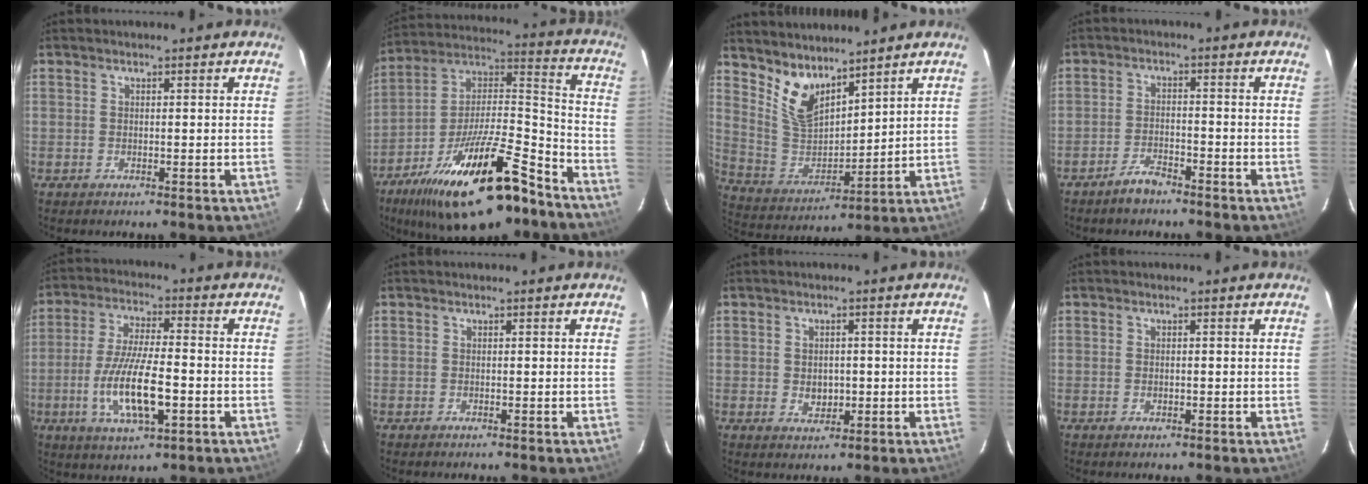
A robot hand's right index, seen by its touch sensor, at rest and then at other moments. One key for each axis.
{"total": 25.7, "fx": -17.4, "fy": 7.6, "fz": 17.4, "tx": -0.299, "ty": -0.005, "tz": -0.276}
{"total": 9.3, "fx": 7.1, "fy": 3.9, "fz": 4.6, "tx": -0.091, "ty": -0.006, "tz": 0.151}
{"total": 3.8, "fx": -3.3, "fy": 1.0, "fz": 1.7, "tx": -0.048, "ty": 0.006, "tz": -0.059}
{"total": 12.7, "fx": -3.7, "fy": 3.3, "fz": 11.7, "tx": -0.235, "ty": -0.009, "tz": -0.067}
{"total": 0.0}
{"total": 3.4, "fx": -0.3, "fy": 2.7, "fz": 2.0, "tx": -0.032, "ty": 0.002, "tz": -0.001}
{"total": 0.8, "fx": -0.2, "fy": 0.5, "fz": 0.6, "tx": -0.010, "ty": 0.003, "tz": -0.003}